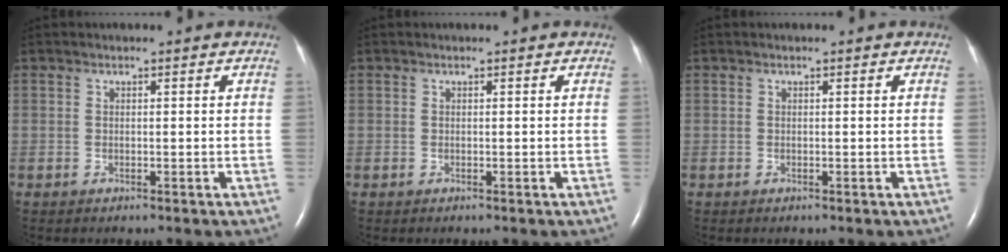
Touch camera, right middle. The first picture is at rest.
{"total": 0.0}
{"total": 0.0}